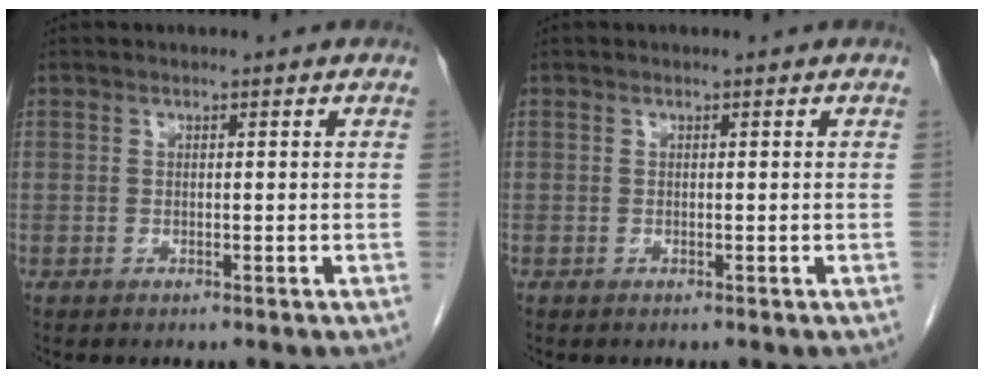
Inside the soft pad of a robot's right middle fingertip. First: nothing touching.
{"total": 0.0}